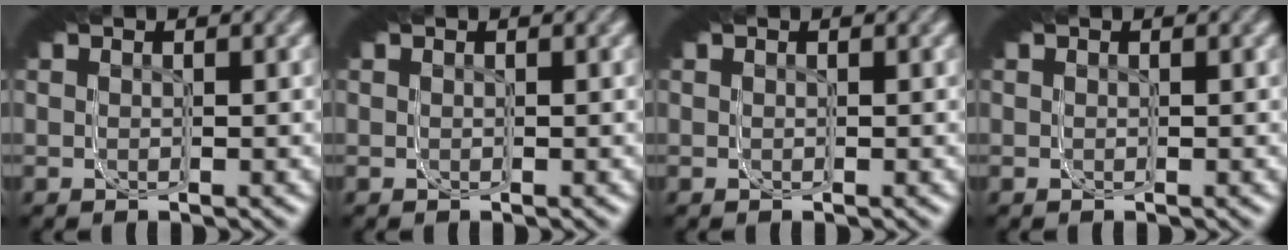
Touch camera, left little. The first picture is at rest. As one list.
[{"total": 0.0}, {"total": 0.0}, {"total": 0.0}]